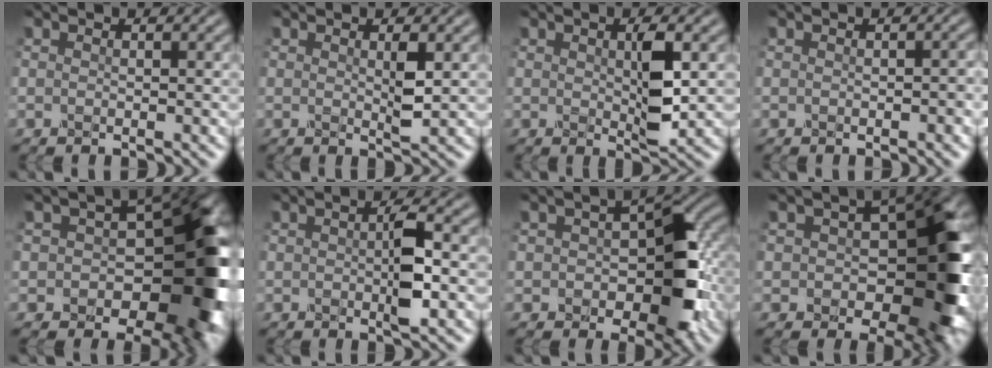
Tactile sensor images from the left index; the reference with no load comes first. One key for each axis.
{"total": 1.7, "fx": 0.4, "fy": 0.2, "fz": 1.6, "tx": -0.029, "ty": -0.003, "tz": 0.006}
{"total": 3.5, "fx": 0.5, "fy": 0.9, "fz": 3.4, "tx": -0.061, "ty": -0.004, "tz": 0.011}
{"total": 0.8, "fx": -0.1, "fy": 0.4, "fz": 0.7, "tx": -0.010, "ty": 0.001, "tz": 0.000}
{"total": 14.1, "fx": -2.7, "fy": 9.0, "fz": 10.5, "tx": -0.094, "ty": -0.013, "tz": -0.040}
{"total": 3.2, "fx": -0.2, "fy": 0.7, "fz": 3.1, "tx": -0.055, "ty": -0.001, "tz": -0.002}
{"total": 7.5, "fx": -1.3, "fy": 4.4, "fz": 5.9, "tx": -0.071, "ty": 0.007, "tz": -0.023}
{"total": 11.1, "fx": -1.2, "fy": 6.8, "fz": 8.7, "tx": -0.092, "ty": -0.001, "tz": -0.023}